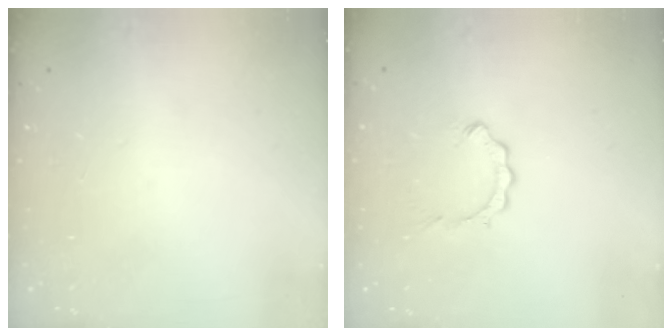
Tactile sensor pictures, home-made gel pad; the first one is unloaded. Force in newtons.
{"total": 2.9, "press": 2.9, "slide": 0.4}